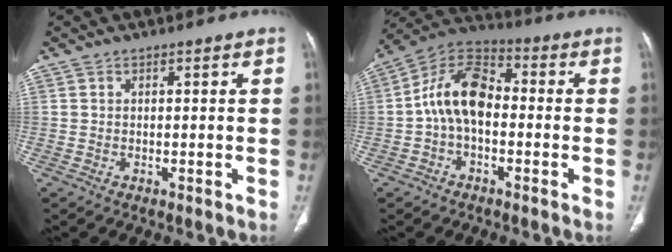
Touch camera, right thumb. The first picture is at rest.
{"total": 12.0, "force": [-0.8, 7.4, 9.4], "torque": [-0.156, 0.038, -0.031]}